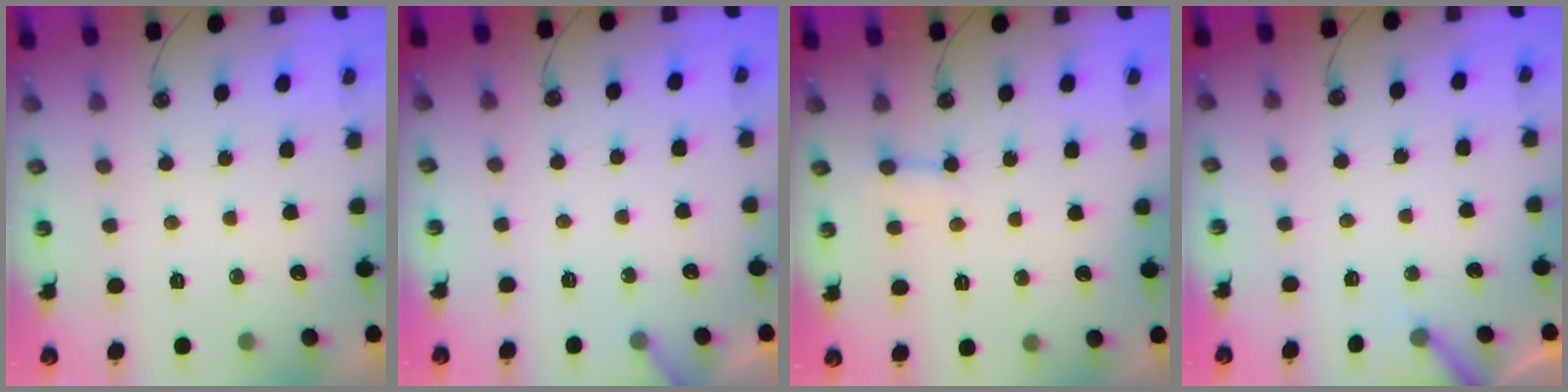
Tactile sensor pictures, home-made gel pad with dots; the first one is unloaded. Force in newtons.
{"total": 2.7, "press": 2.7, "slide": 0.2}
{"total": 3.7, "press": 3.7, "slide": 0.3}
{"total": 4.1, "press": 4.1, "slide": 0.1}